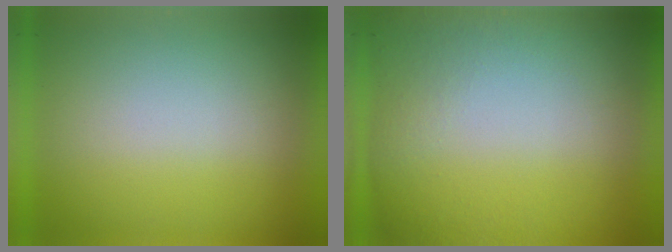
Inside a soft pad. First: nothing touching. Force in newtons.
{"total": 5.9}